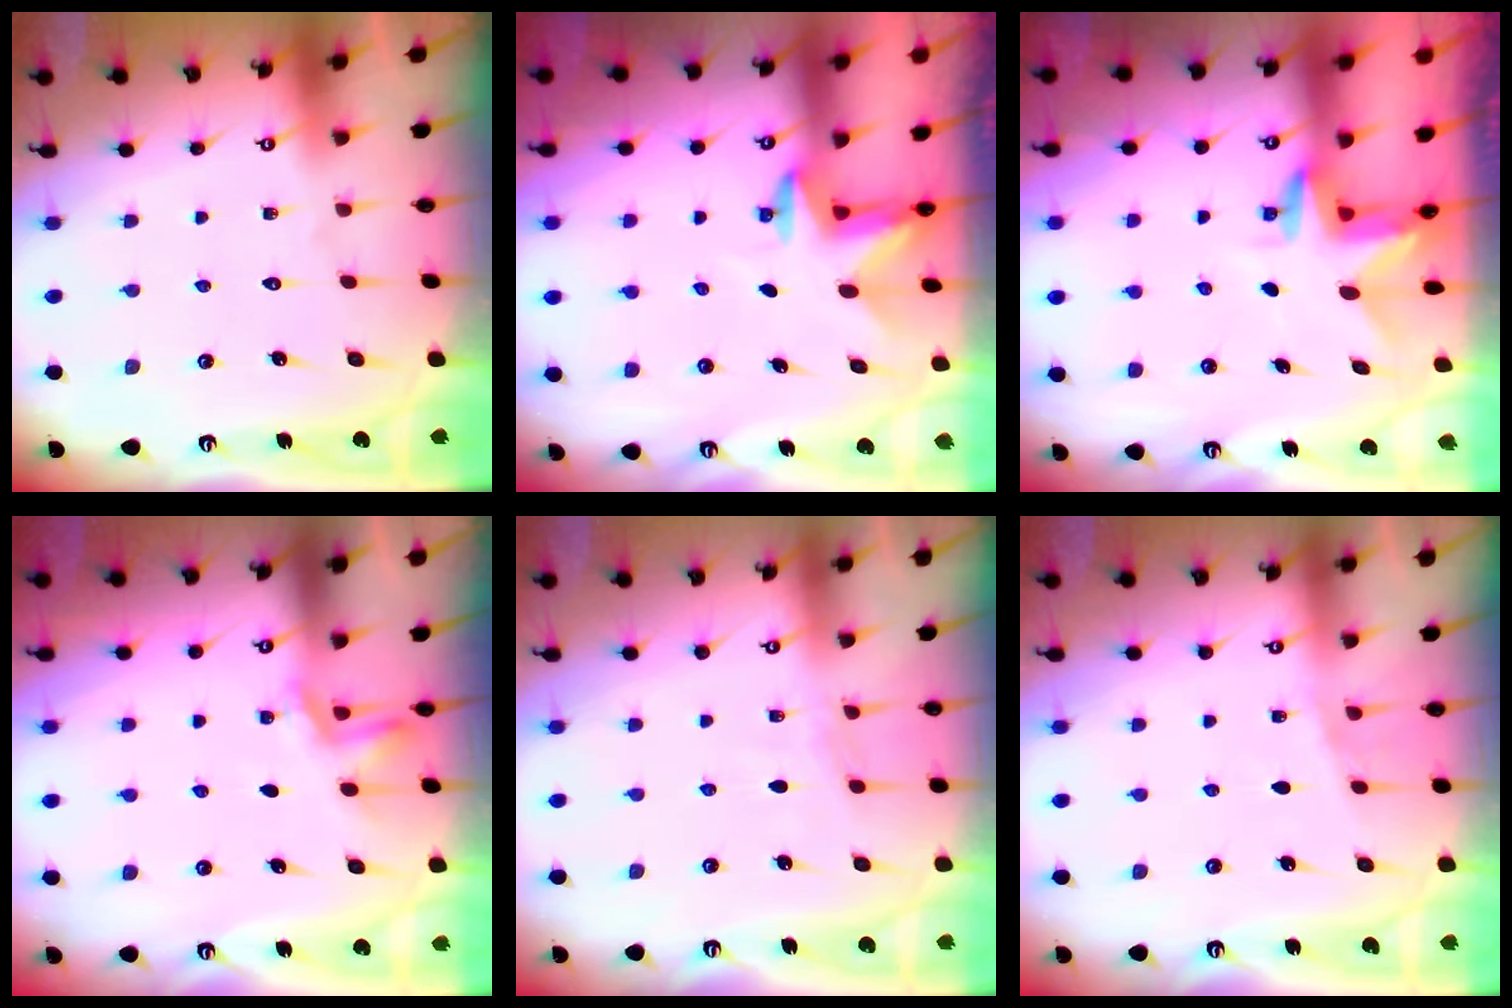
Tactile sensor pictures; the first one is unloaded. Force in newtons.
{"total": 2.9, "press": 2.8, "slide": 0.7}
{"total": 3.0, "press": 3.0, "slide": 0.2}
{"total": 2.3, "press": 2.0, "slide": 1.0}
{"total": 3.1, "press": 3.1, "slide": 0.3}
{"total": 3.6, "press": 3.3, "slide": 1.4}